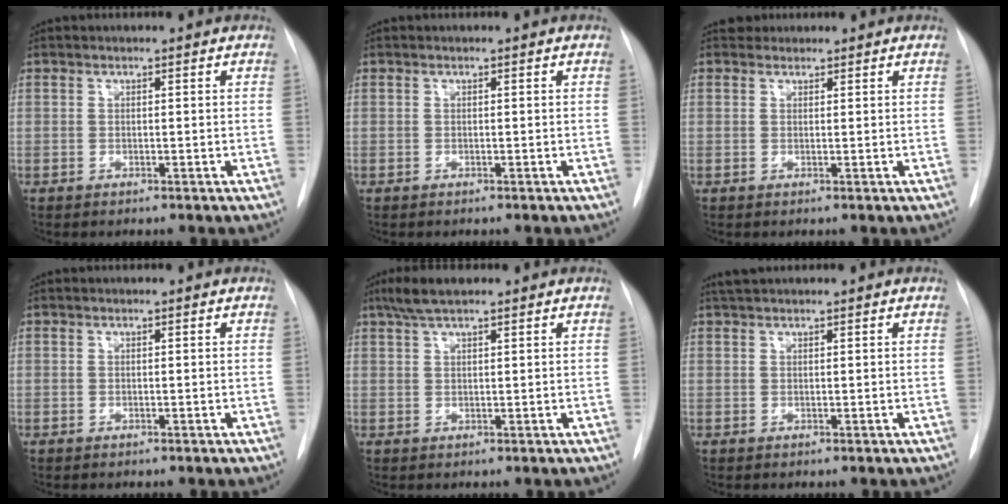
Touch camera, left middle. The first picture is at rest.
{"total": 0.0}
{"total": 1.6, "force": [1.4, 0.8, -0.3], "torque": [0.009, 0.013, 0.019]}
{"total": 0.0}
{"total": 4.3, "force": [3.2, 0.8, 2.8], "torque": [-0.059, 0.016, 0.061]}
{"total": 2.3, "force": [2.0, 0.3, 0.9], "torque": [-0.015, 0.022, 0.037]}